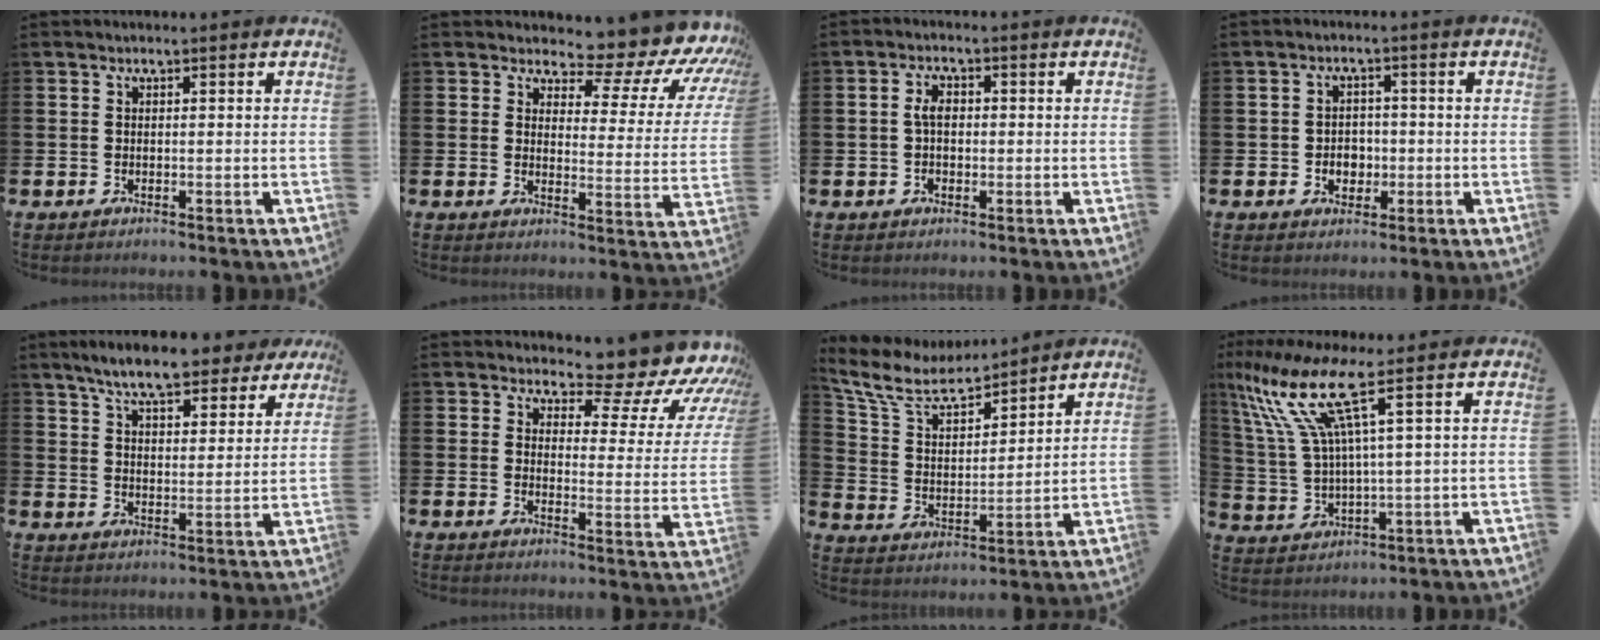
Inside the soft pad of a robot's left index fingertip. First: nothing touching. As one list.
[{"total": 6.1, "force": [5.1, 2.7, 1.9], "torque": [-0.026, -0.062, 0.075]}, {"total": 2.8, "force": [0.1, 1.8, 2.1], "torque": [-0.038, 0.005, 0.000]}, {"total": 2.8, "force": [-0.6, 2.4, 1.3], "torque": [-0.022, 0.003, -0.018]}, {"total": 8.8, "force": [7.8, 1.7, 3.5], "torque": [-0.080, -0.033, 0.139]}, {"total": 7.0, "force": [5.9, 2.8, 2.5], "torque": [-0.028, -0.069, 0.090]}, {"total": 8.0, "force": [7.1, 2.4, 2.8], "torque": [-0.096, -0.043, 0.126]}, {"total": 12.3, "force": [6.3, 2.5, 10.2], "torque": [-0.238, -0.022, 0.100]}]